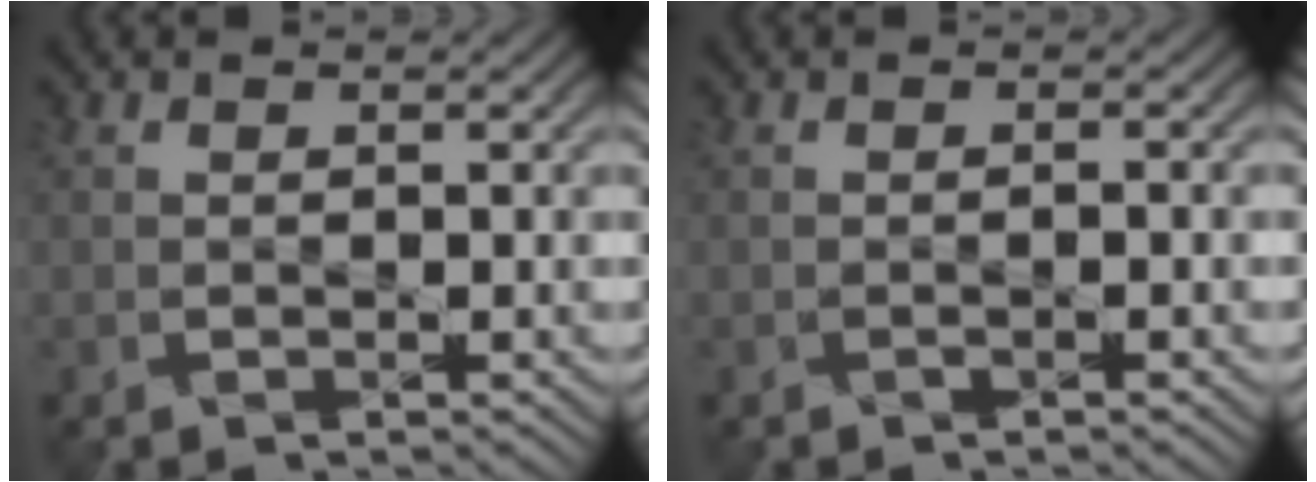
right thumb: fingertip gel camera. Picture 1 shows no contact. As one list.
[{"total": 0.6, "force": [-0.4, 0.2, 0.4], "torque": [-0.002, 0.004, -0.010]}]